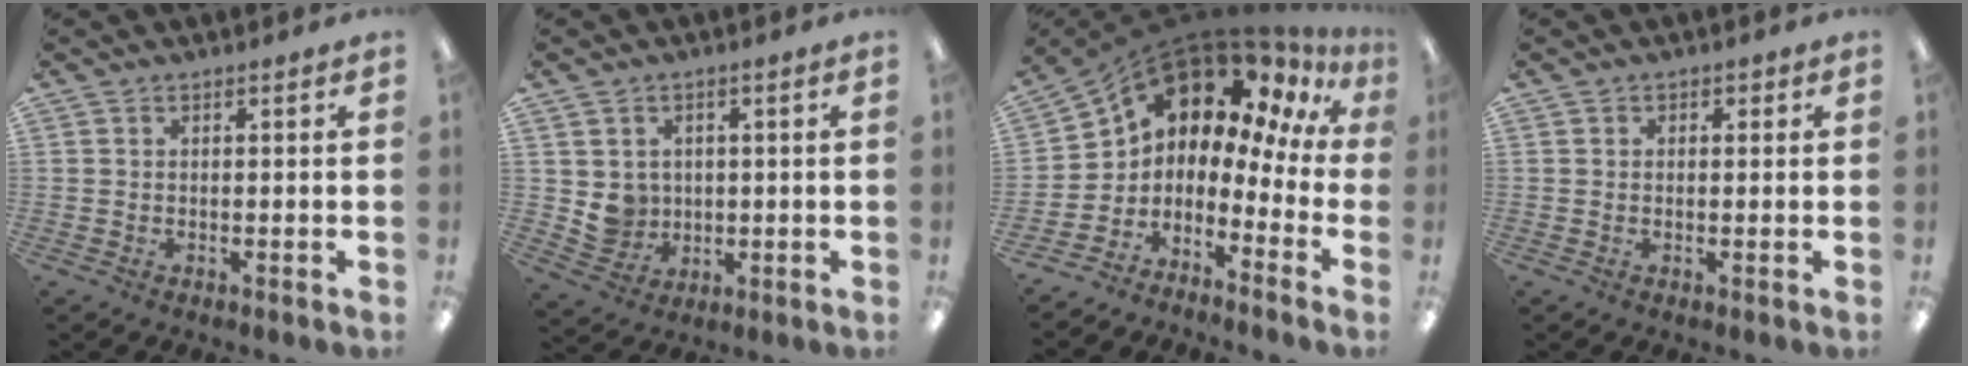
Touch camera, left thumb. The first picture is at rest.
{"total": 5.8, "force": [1.3, 5.6, 1.0], "torque": [-0.012, -0.004, 0.030]}
{"total": 9.7, "force": [7.9, 4.1, 4.0], "torque": [-0.080, -0.080, 0.128]}
{"total": 1.0, "force": [0.2, 0.9, 0.4], "torque": [0.001, 0.002, 0.001]}